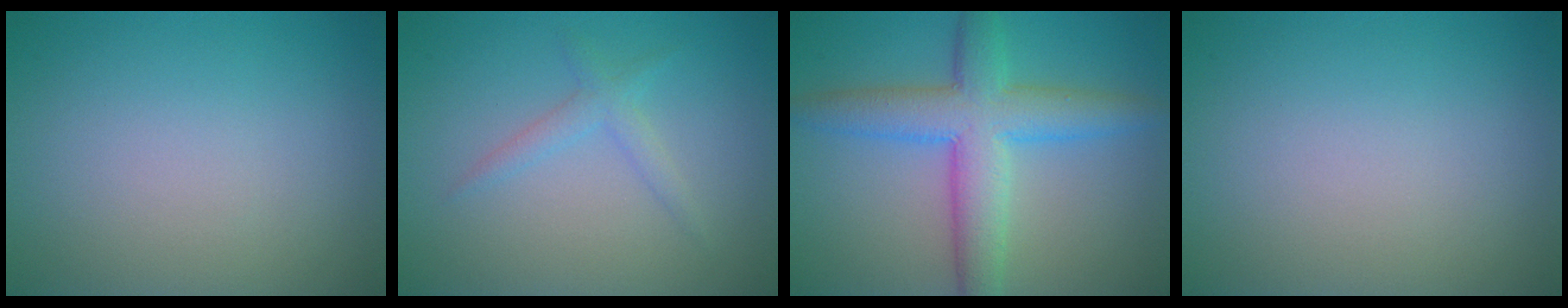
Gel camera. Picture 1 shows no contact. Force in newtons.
{"total": 1.6, "press": 1.6, "slide": 0.1}
{"total": 6.7, "press": 6.7, "slide": 0.2}
{"total": 0.0}